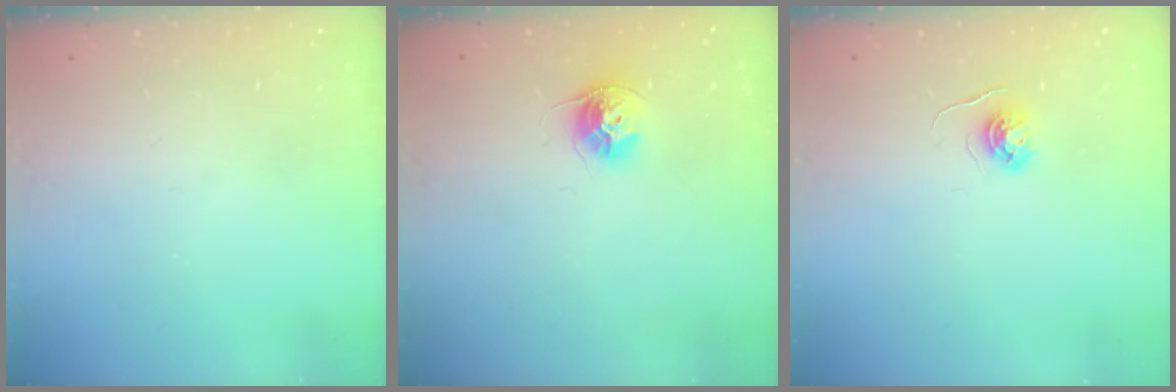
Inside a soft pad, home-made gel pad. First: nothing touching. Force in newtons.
{"total": 10.5, "press": 10.4, "slide": 0.8}
{"total": 4.0, "press": 4.0, "slide": 0.4}